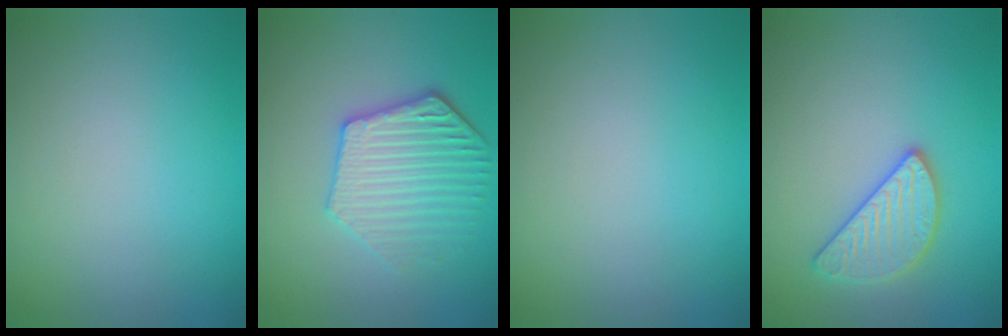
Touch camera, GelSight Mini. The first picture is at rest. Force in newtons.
{"total": 4.2, "press": 3.9, "slide": 1.6}
{"total": 0.0}
{"total": 2.7, "press": 2.7, "slide": 0.1}